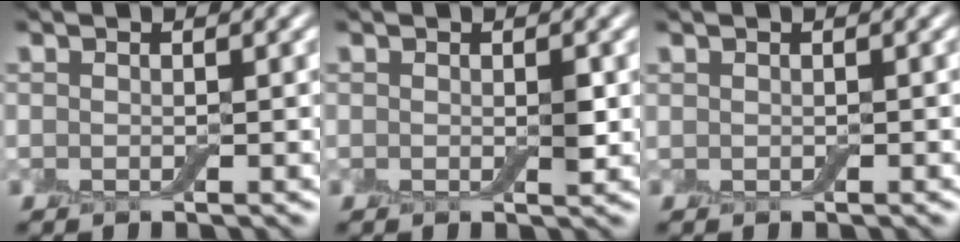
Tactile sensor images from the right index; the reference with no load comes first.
{"total": 1.1, "force": [0.0, 0.6, 0.9], "torque": [-0.014, -0.001, 0.001]}
{"total": 0.0}